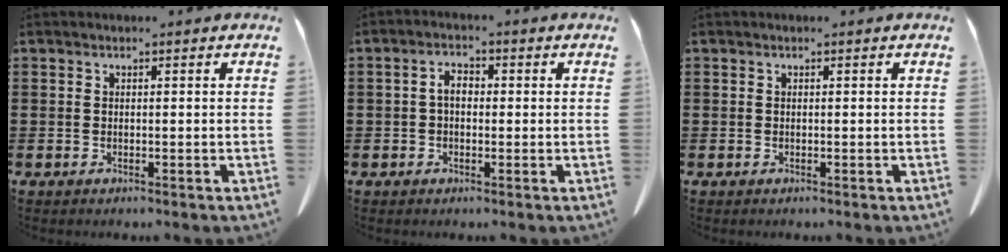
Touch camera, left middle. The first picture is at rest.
{"total": 3.0, "force": [0.0, 1.6, 2.6], "torque": [-0.052, 0.008, -0.002]}
{"total": 0.0}